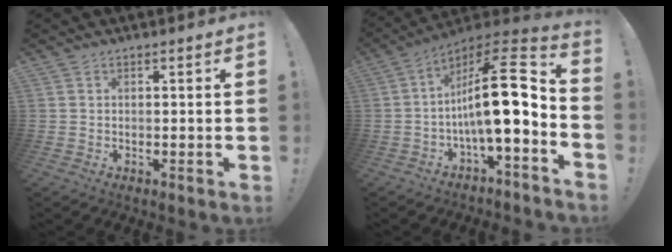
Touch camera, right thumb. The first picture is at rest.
{"total": 19.0, "force": [-0.3, 5.3, 18.2], "torque": [-0.289, -0.005, -0.008]}